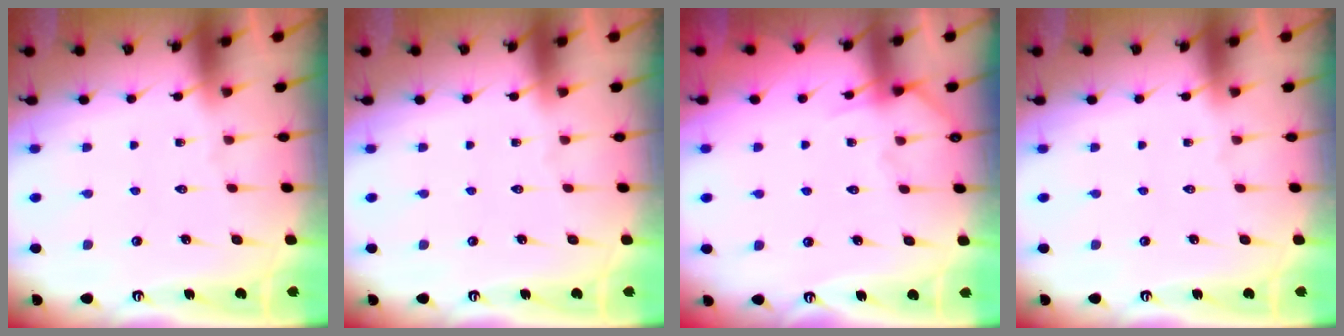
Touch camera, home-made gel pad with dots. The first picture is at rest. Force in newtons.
{"total": 0.0}
{"total": 6.0, "press": 5.9, "slide": 0.7}
{"total": 0.0}